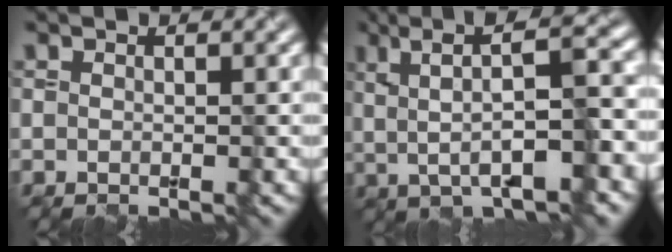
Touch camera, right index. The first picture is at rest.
{"total": 8.1, "force": [0.6, 2.1, 7.8], "torque": [-0.118, 0.012, 0.015]}